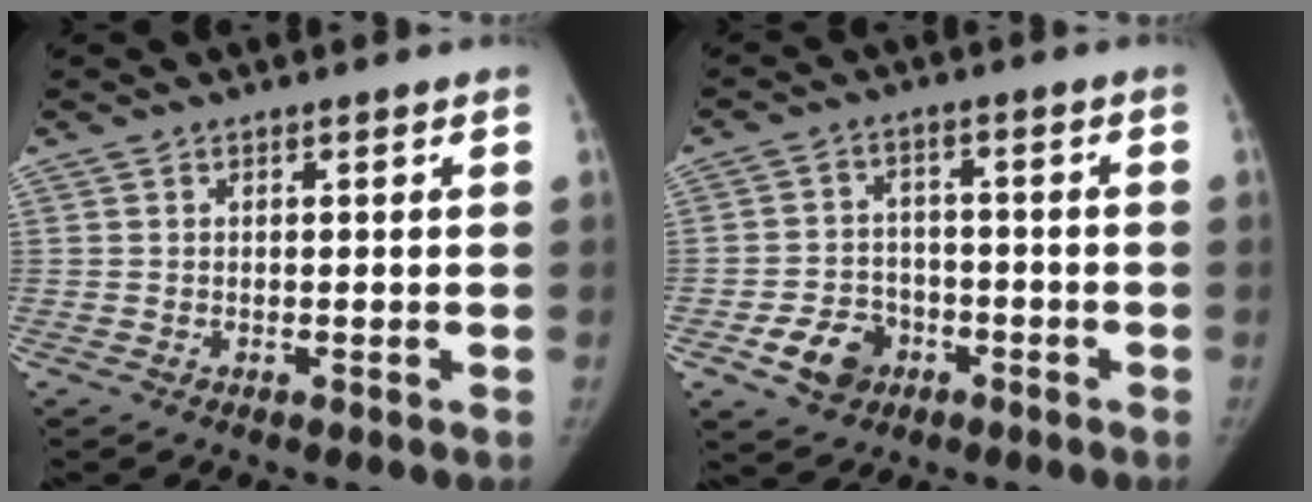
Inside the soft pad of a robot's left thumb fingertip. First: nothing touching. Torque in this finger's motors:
{"motor_torque": [0.01, 0.05, 0.08, -0.04, 0.03]}